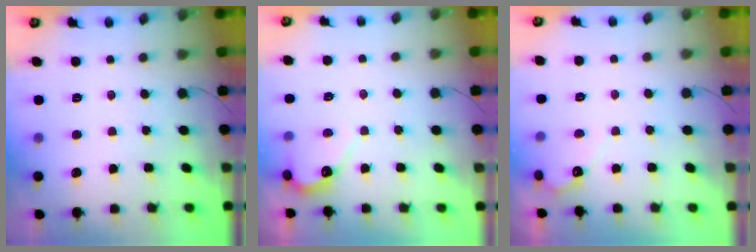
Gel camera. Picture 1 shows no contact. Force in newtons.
{"total": 6.0, "press": 6.0, "slide": 0.6}
{"total": 4.0, "press": 3.9, "slide": 0.3}